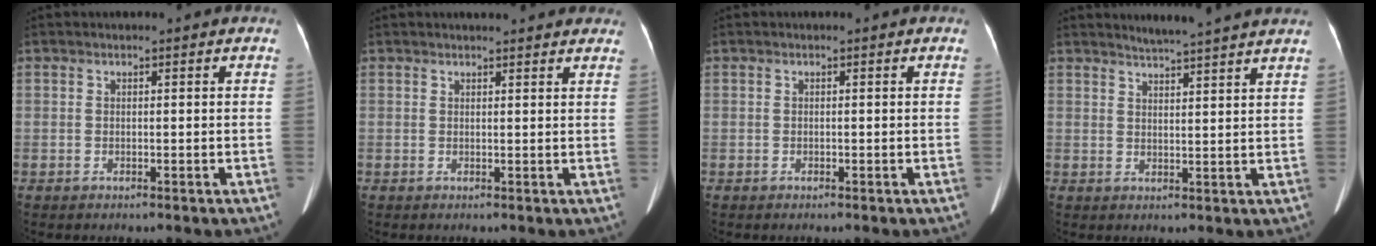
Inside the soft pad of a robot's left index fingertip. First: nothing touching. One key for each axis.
{"total": 10.2, "fx": 9.5, "fy": 1.9, "fz": 3.4, "tx": -0.028, "ty": 0.014, "tz": 0.096}
{"total": 0.0}
{"total": 9.4, "fx": 8.7, "fy": -0.9, "fz": 3.4, "tx": -0.054, "ty": 0.006, "tz": 0.103}